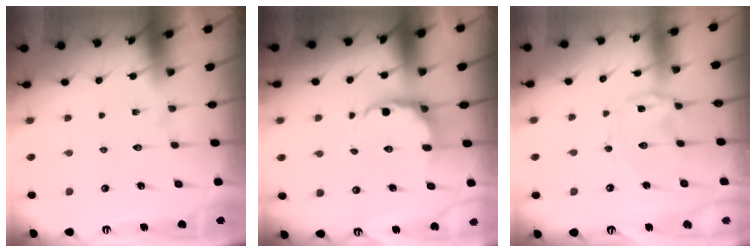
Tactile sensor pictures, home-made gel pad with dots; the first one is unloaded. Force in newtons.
{"total": 6.7, "press": 6.3, "slide": 2.4}
{"total": 1.6, "press": 1.5, "slide": 0.6}